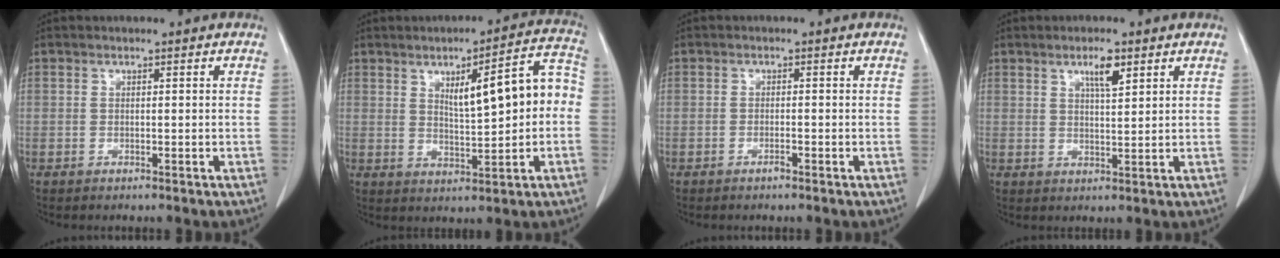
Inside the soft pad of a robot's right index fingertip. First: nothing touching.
{"total": 10.7, "force": [1.0, 2.3, 10.4], "torque": [-0.143, 0.031, 0.020]}
{"total": 1.0, "force": [-0.7, 0.1, 0.7], "torque": [-0.015, 0.000, -0.012]}
{"total": 3.9, "force": [2.2, 0.7, 3.1], "torque": [-0.054, -0.001, 0.038]}